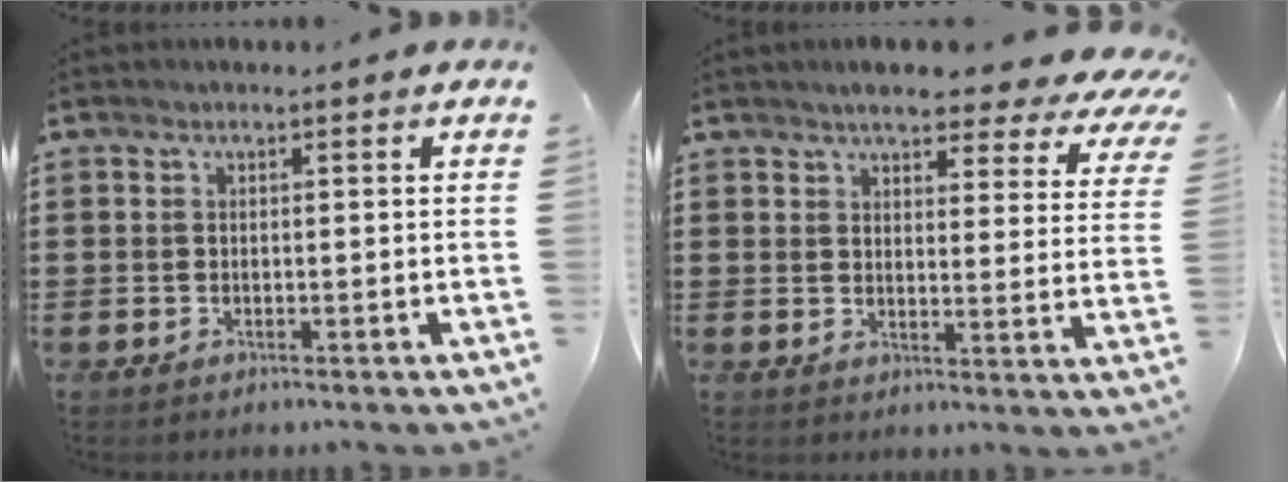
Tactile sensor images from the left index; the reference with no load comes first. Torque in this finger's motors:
{"motor_torque": [2.14, 0.00, 0.46, 0.00]}